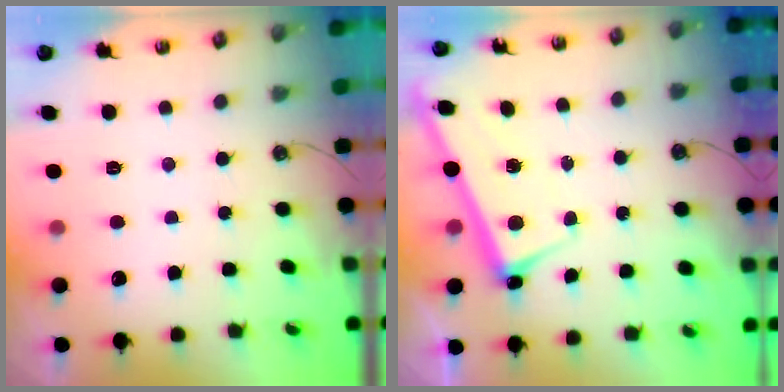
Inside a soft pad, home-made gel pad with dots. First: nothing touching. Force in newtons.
{"total": 2.8, "press": 2.7, "slide": 0.4}